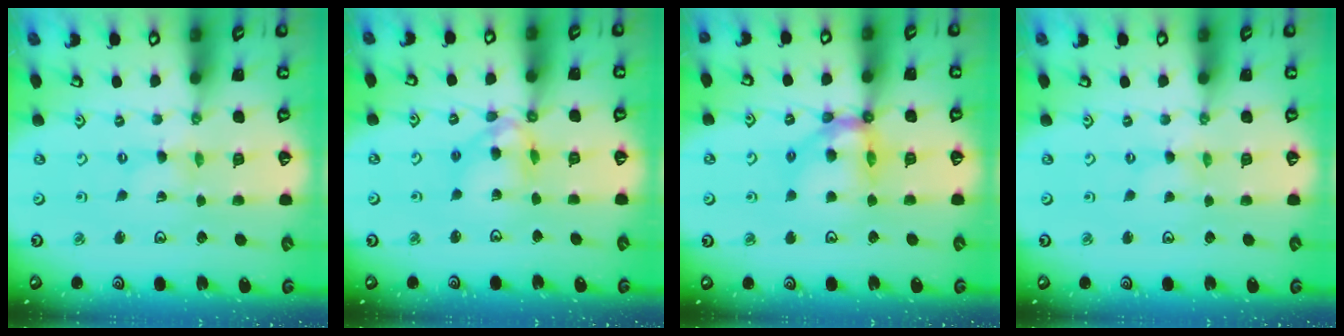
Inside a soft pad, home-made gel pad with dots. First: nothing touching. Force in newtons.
{"total": 11.7, "press": 11.6, "slide": 1.2}
{"total": 11.4, "press": 11.3, "slide": 1.6}
{"total": 0.0}